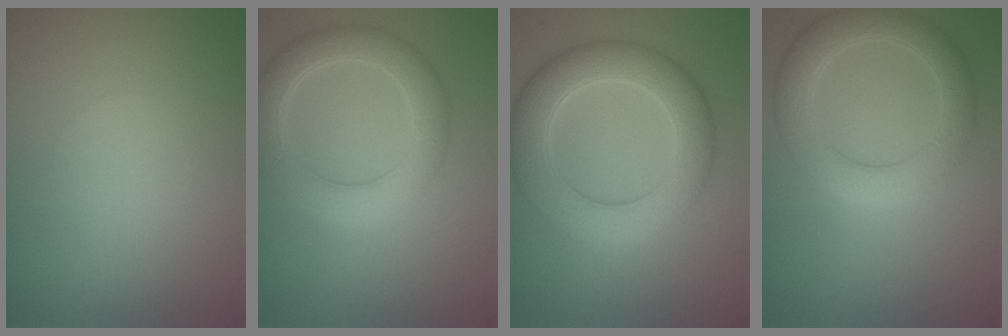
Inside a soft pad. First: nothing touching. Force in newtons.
{"total": 5.0, "press": 5.0, "slide": 0.5}
{"total": 7.1, "press": 7.1, "slide": 0.2}
{"total": 4.9, "press": 4.9, "slide": 0.4}